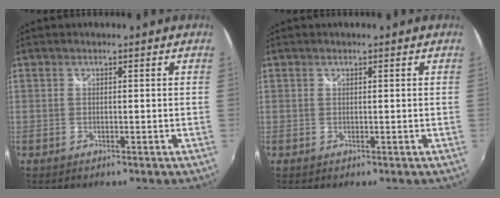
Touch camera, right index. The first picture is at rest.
{"total": 0.0}